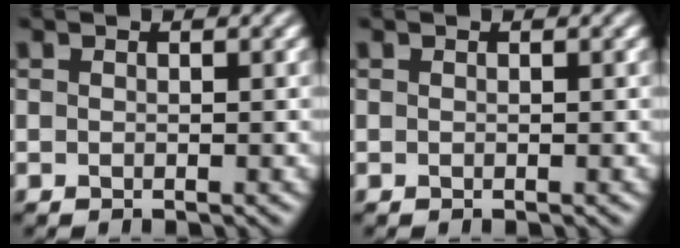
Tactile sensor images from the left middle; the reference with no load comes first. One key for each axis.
{"total": 0.0}